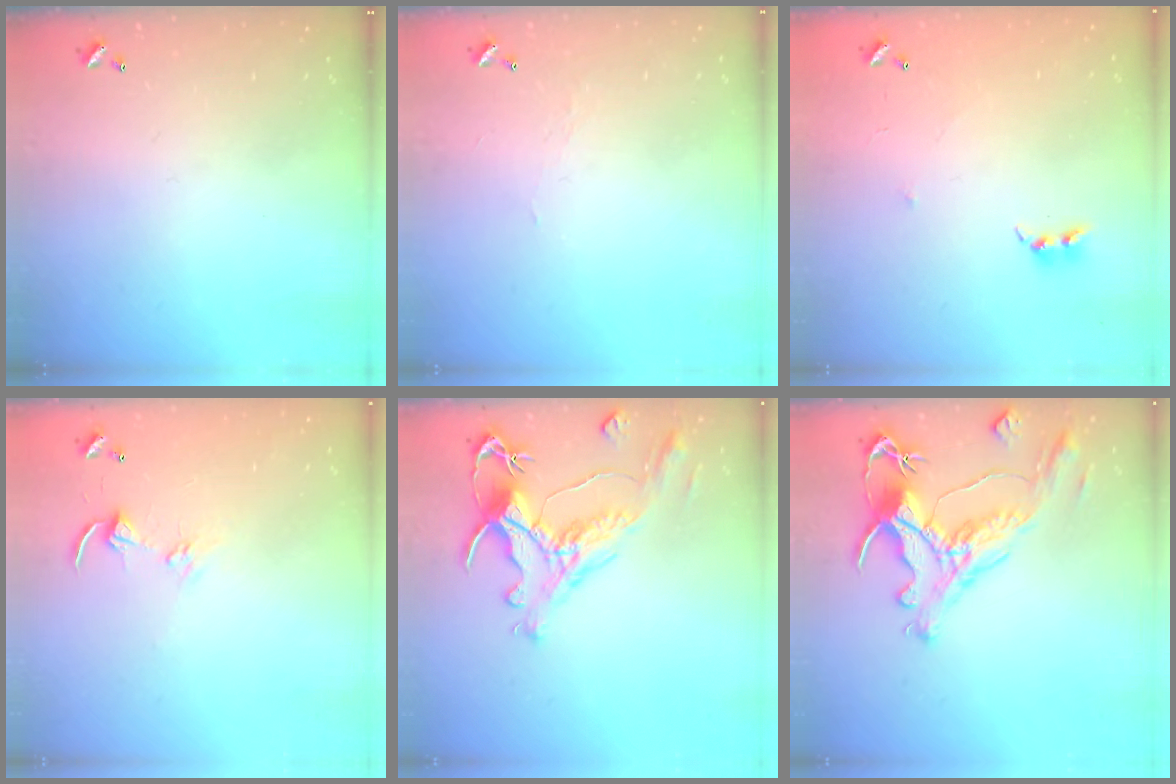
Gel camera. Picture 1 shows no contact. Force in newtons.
{"total": 1.7, "press": 1.7, "slide": 0.4}
{"total": 5.1, "press": 5.0, "slide": 1.0}
{"total": 4.4, "press": 4.4, "slide": 0.5}
{"total": 1.8, "press": 1.2, "slide": 1.3}
{"total": 1.6, "press": 1.0, "slide": 1.3}